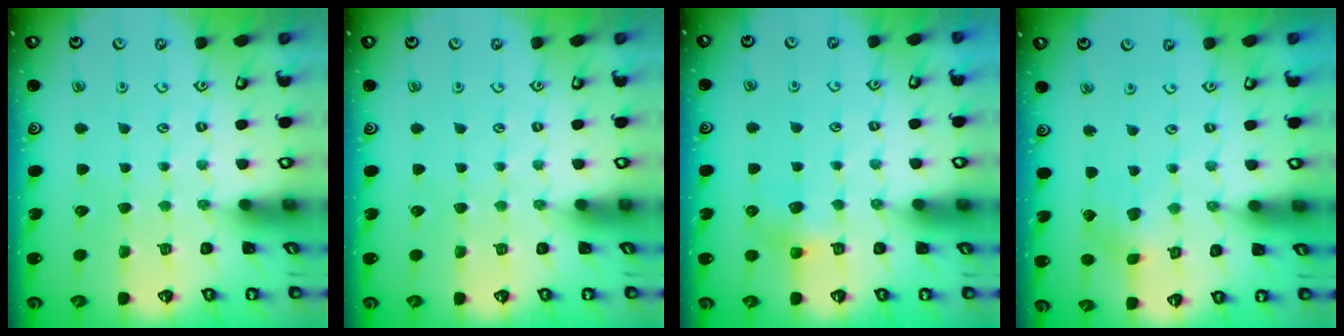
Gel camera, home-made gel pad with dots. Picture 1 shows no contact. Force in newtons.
{"total": 0.0}
{"total": 4.4, "press": 4.4, "slide": 0.3}
{"total": 3.0, "press": 3.0, "slide": 0.1}